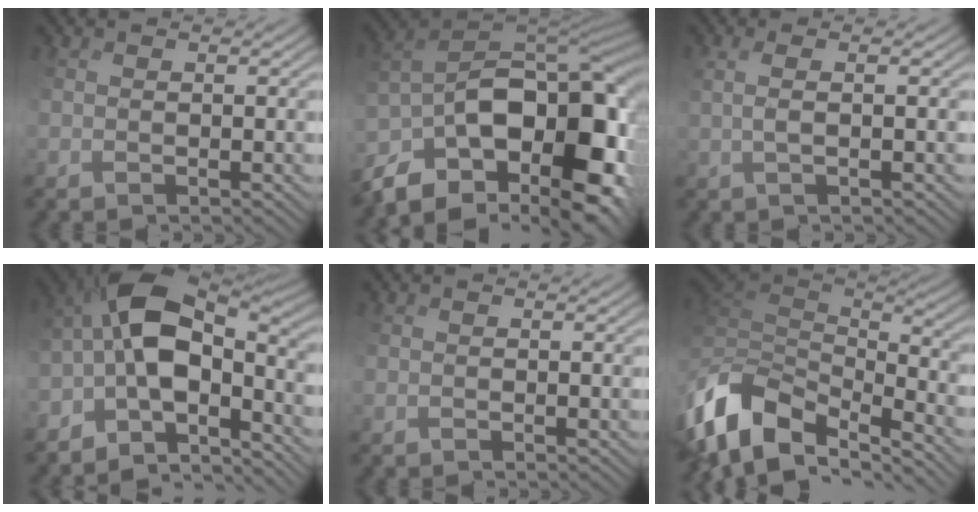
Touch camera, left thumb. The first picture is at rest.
{"total": 17.6, "force": [-5.6, 9.8, 13.5], "torque": [-0.236, -0.013, -0.081]}
{"total": 1.7, "force": [1.1, -1.1, 0.6], "torque": [-0.002, 0.015, 0.021]}
{"total": 11.0, "force": [-4.4, 4.3, 9.1], "torque": [-0.166, 0.012, -0.087]}
{"total": 0.0}
{"total": 12.0, "force": [-4.6, 7.2, 8.4], "torque": [-0.214, -0.014, -0.064]}